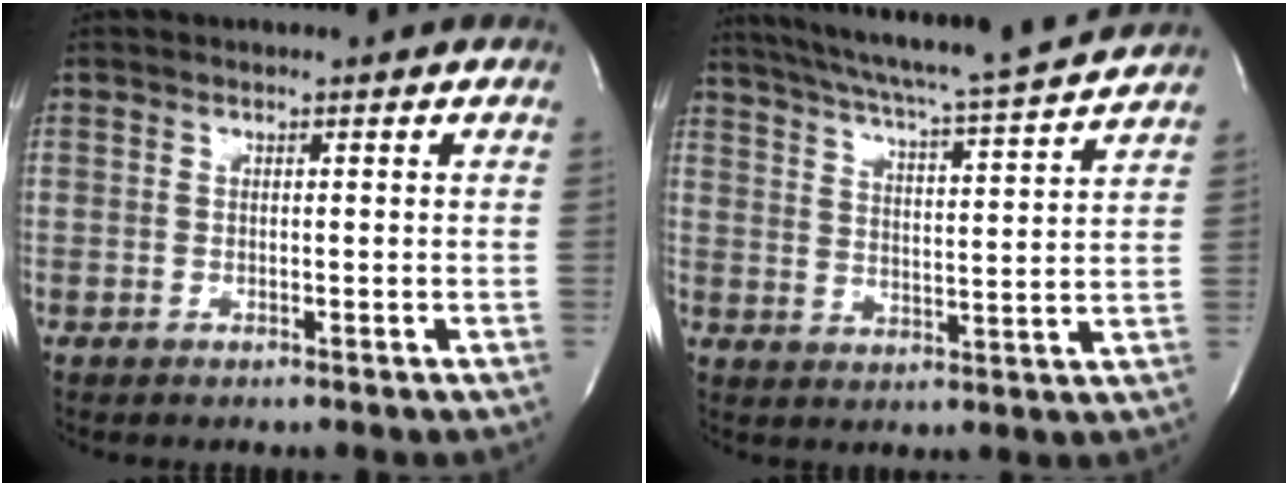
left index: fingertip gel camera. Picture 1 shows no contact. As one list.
[{"total": 17.1, "force": [15.4, -0.5, 7.4], "torque": [-0.133, -0.020, 0.218]}]